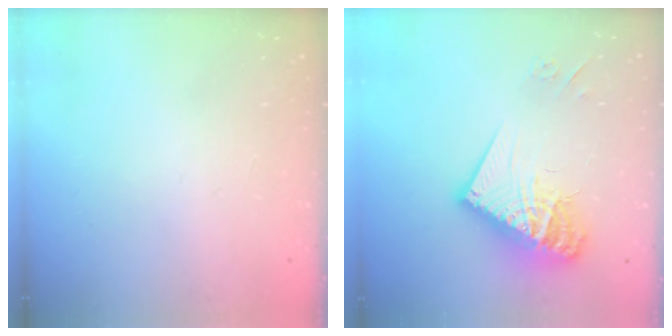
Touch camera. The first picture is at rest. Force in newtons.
{"total": 18.4, "press": 18.3, "slide": 1.6}